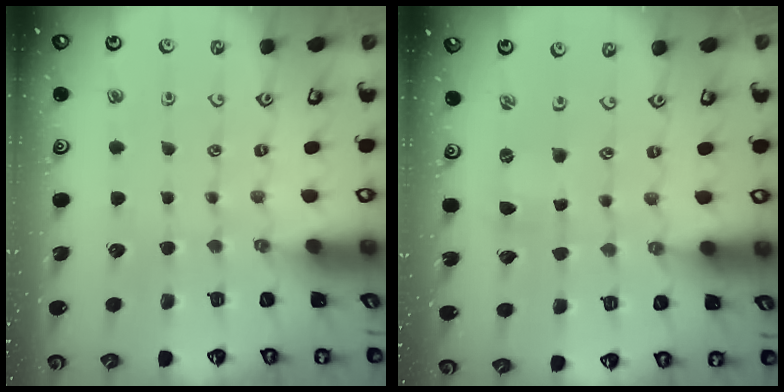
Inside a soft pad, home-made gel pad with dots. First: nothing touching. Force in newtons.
{"total": 0.0}